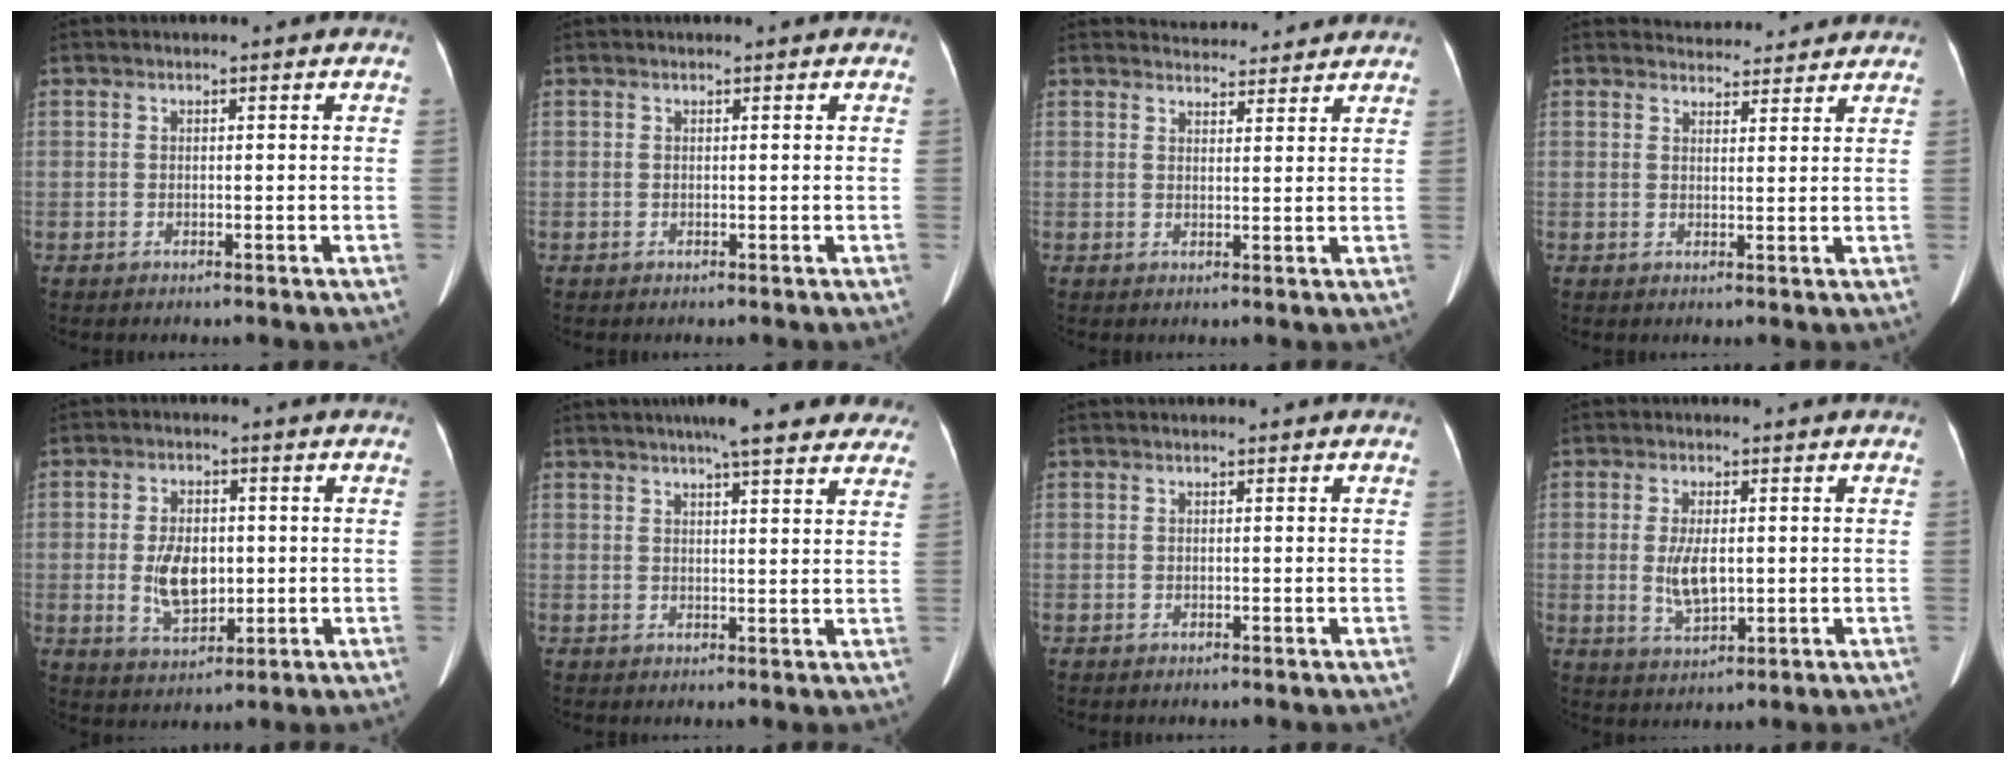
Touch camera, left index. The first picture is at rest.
{"total": 0.0}
{"total": 6.2, "force": [6.1, 1.3, 0.6], "torque": [-0.006, 0.019, 0.071]}
{"total": 6.5, "force": [6.3, 1.5, 0.6], "torque": [-0.004, 0.018, 0.072]}
{"total": 7.4, "force": [-0.5, 4.3, 6.0], "torque": [-0.121, 0.002, 0.001]}
{"total": 13.1, "force": [10.8, 2.3, 7.0], "torque": [-0.078, 0.021, 0.123]}
{"total": 0.0}
{"total": 5.2, "force": [-0.1, 2.2, 4.8], "torque": [-0.100, -0.004, 0.006]}